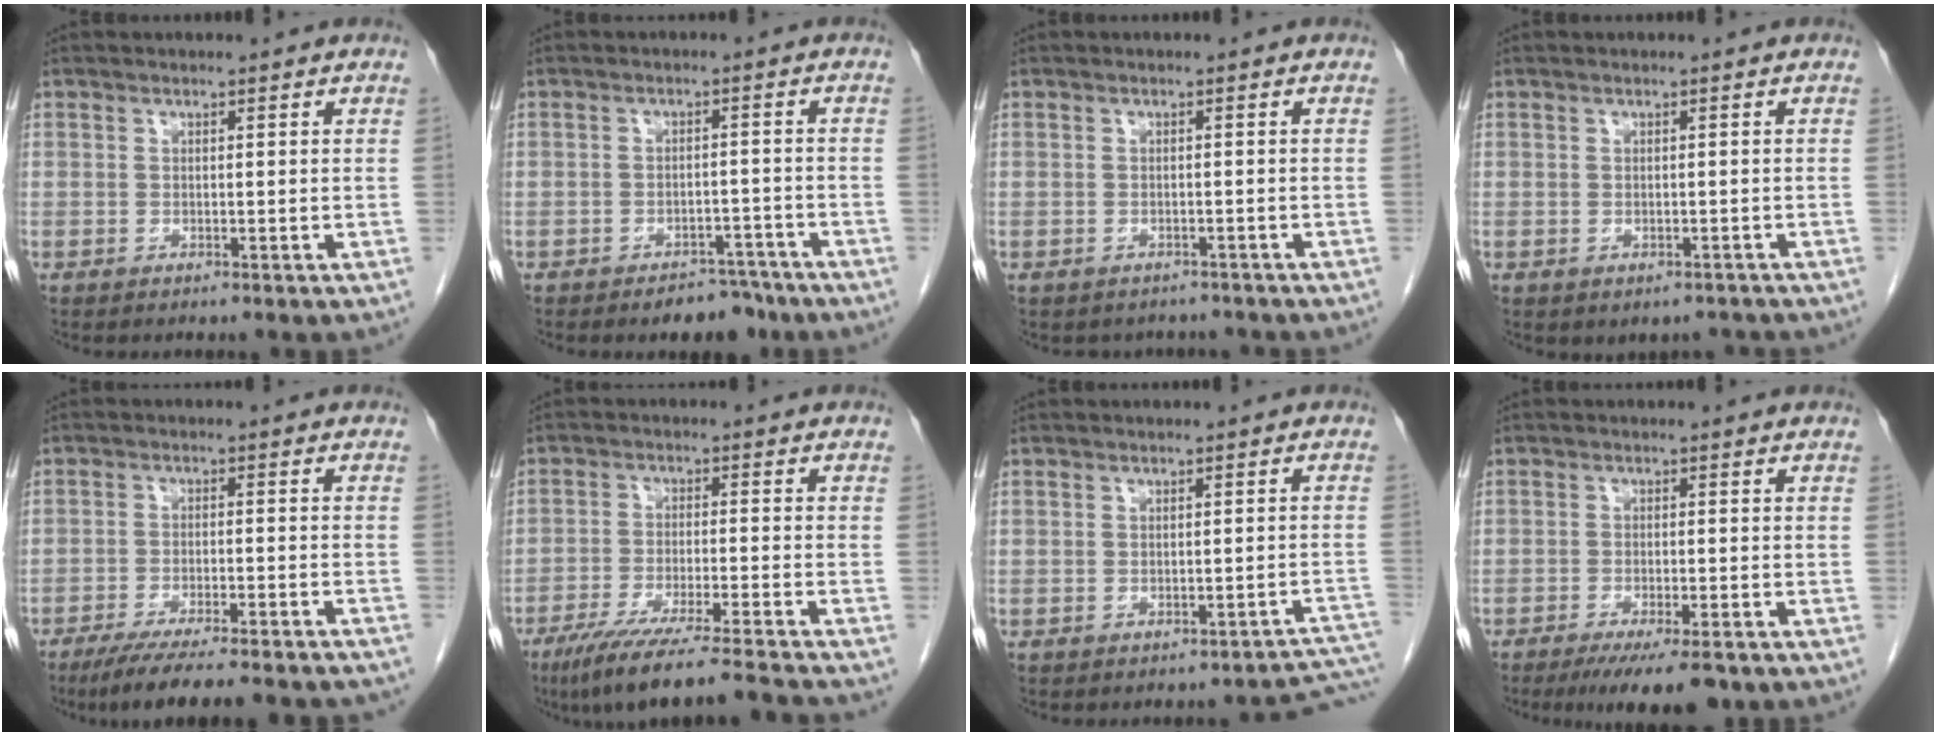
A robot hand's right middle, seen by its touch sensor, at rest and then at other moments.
{"total": 4.9, "force": [-3.9, 2.3, 1.9], "torque": [-0.019, 0.005, -0.051]}
{"total": 3.6, "force": [-3.2, 1.7, 0.1], "torque": [-0.004, 0.007, -0.039]}
{"total": 2.2, "force": [-1.6, 1.4, 0.6], "torque": [-0.006, 0.001, -0.016]}
{"total": 17.9, "force": [-15.7, 1.9, 8.4], "torque": [-0.098, -0.023, -0.213]}
{"total": 14.7, "force": [-12.6, -1.1, 7.4], "torque": [-0.108, -0.038, -0.204]}
{"total": 5.2, "force": [-5.0, 1.0, 1.1], "torque": [0.013, 0.022, -0.044]}
{"total": 8.9, "force": [-6.7, 1.4, 5.7], "torque": [-0.079, -0.017, -0.098]}